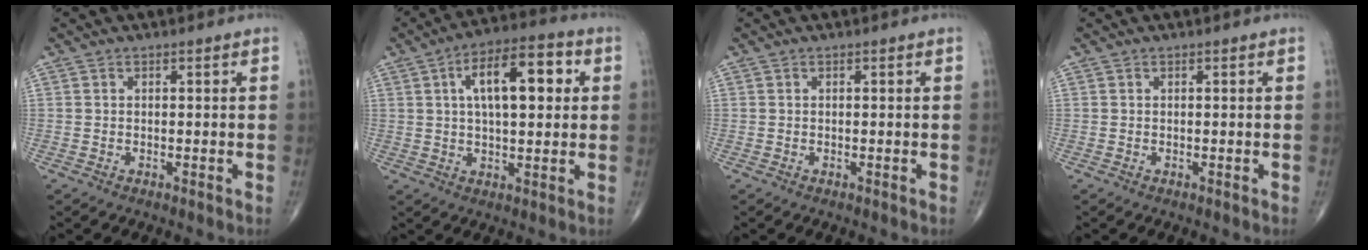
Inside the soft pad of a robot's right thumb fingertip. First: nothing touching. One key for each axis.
{"total": 13.6, "fx": 3.4, "fy": 5.9, "fz": 11.8, "tx": -0.171, "ty": 0.018, "tz": 0.047}
{"total": 0.0}
{"total": 0.0}